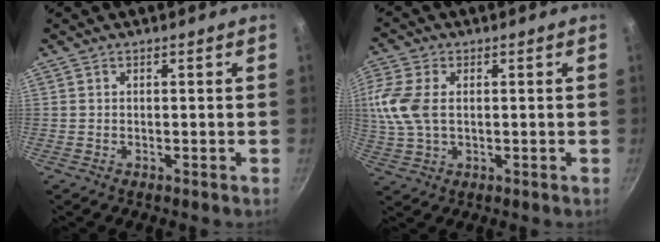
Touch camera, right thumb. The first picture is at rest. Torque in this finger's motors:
{"motor_torque": [0.08, 0.09, 0.35, 0.15, 0.10]}